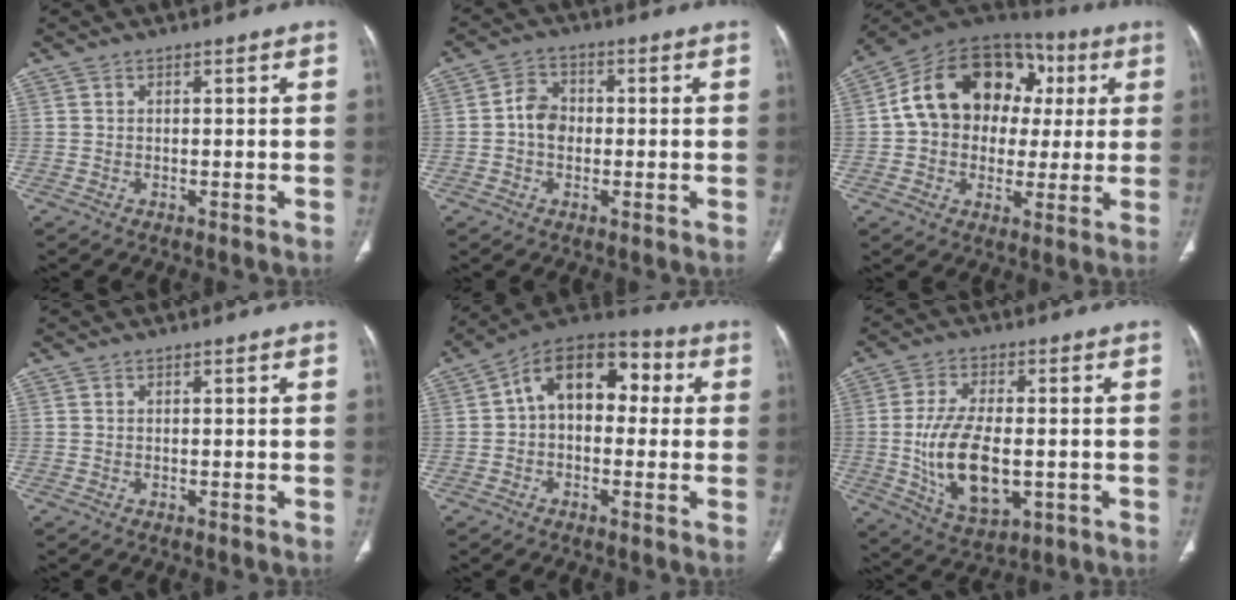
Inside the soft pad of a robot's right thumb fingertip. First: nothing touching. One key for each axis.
{"total": 5.3, "fx": -0.5, "fy": 4.3, "fz": 3.1, "tx": -0.038, "ty": 0.015, "tz": -0.017}
{"total": 21.2, "fx": 3.5, "fy": 16.0, "fz": 13.4, "tx": -0.183, "ty": 0.039, "tz": 0.050}
{"total": 0.0}
{"total": 13.9, "fx": 1.7, "fy": 9.2, "fz": 10.2, "tx": -0.118, "ty": 0.043, "tz": 0.010}
{"total": 14.3, "fx": -1.8, "fy": 7.5, "fz": 12.1, "tx": -0.223, "ty": -0.006, "tz": -0.018}